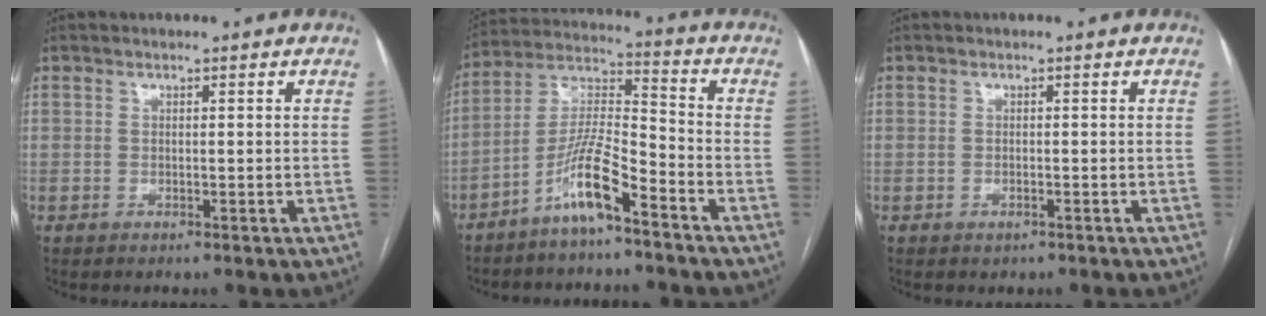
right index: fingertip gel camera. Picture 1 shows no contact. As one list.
[{"total": 9.7, "force": [-6.2, 1.1, 7.4], "torque": [-0.158, 0.004, -0.122]}, {"total": 0.5, "force": [-0.3, 0.3, 0.3], "torque": [-0.010, -0.001, -0.001]}]